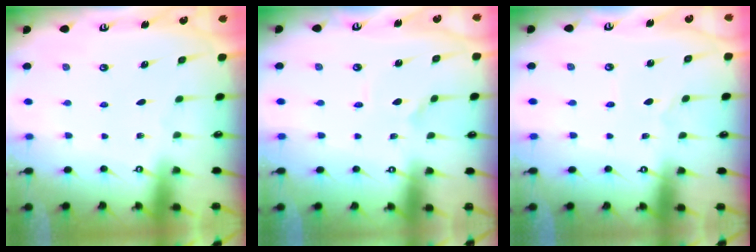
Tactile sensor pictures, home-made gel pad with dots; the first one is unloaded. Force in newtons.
{"total": 1.9, "press": 1.9, "slide": 0.2}
{"total": 1.2, "press": 1.2, "slide": 0.0}